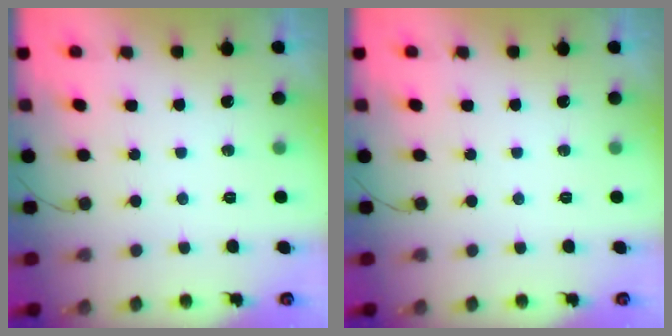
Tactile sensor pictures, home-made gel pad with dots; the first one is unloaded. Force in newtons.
{"total": 0.0}